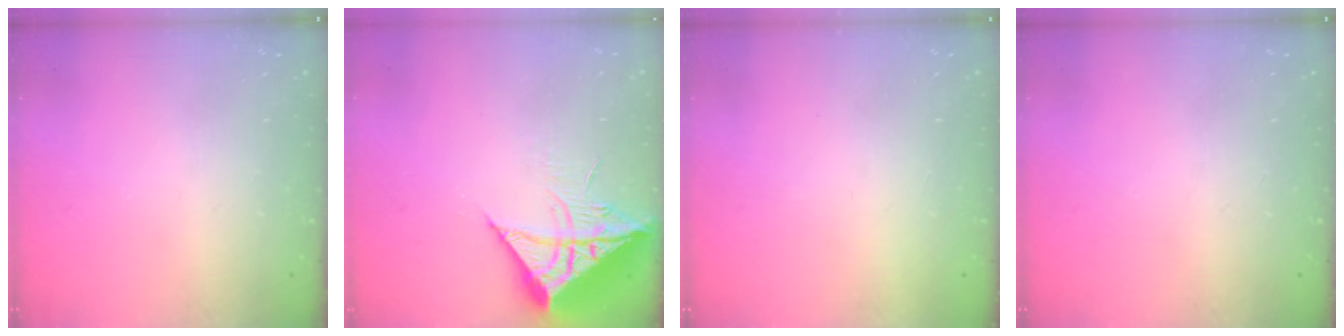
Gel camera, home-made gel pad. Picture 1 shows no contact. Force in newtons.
{"total": 10.5, "press": 10.5, "slide": 1.0}
{"total": 1.5, "press": 1.5, "slide": 0.1}
{"total": 0.0}